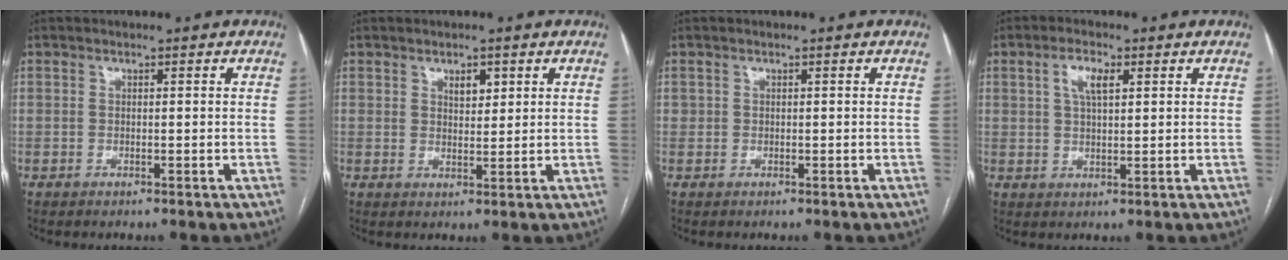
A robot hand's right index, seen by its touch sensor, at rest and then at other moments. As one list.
[{"total": 2.7, "force": [1.3, 1.5, 1.8], "torque": [-0.026, 0.000, 0.023]}, {"total": 0.6, "force": [-0.1, 0.6, 0.0], "torque": [0.008, 0.010, -0.001]}, {"total": 4.3, "force": [1.6, 1.6, 3.6], "torque": [-0.073, 0.007, 0.031]}]